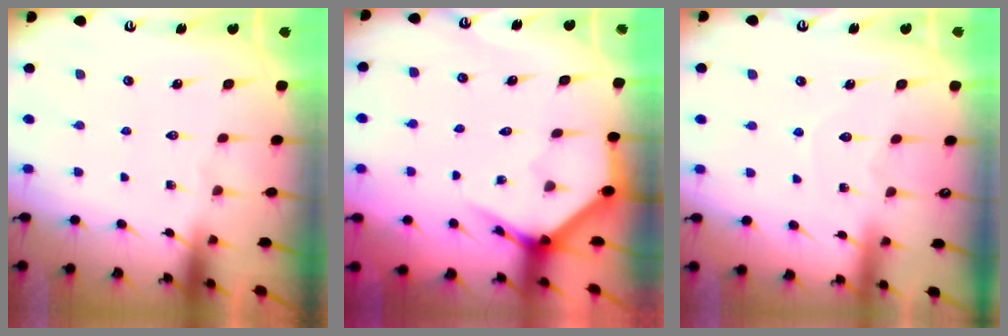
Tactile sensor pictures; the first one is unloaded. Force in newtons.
{"total": 3.8, "press": 3.8, "slide": 0.2}
{"total": 4.3, "press": 4.3, "slide": 0.4}